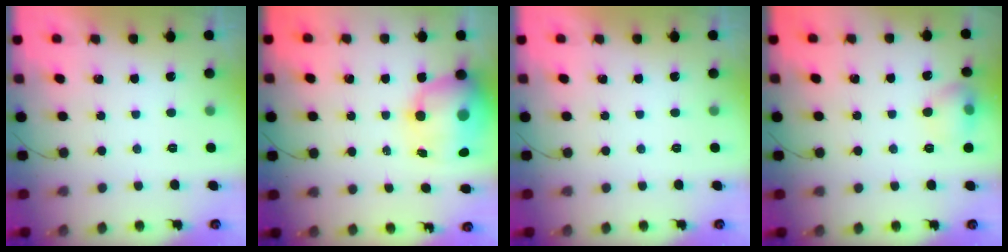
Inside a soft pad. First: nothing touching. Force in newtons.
{"total": 15.1, "press": 14.6, "slide": 3.9}
{"total": 0.0}
{"total": 7.7, "press": 7.6, "slide": 1.3}